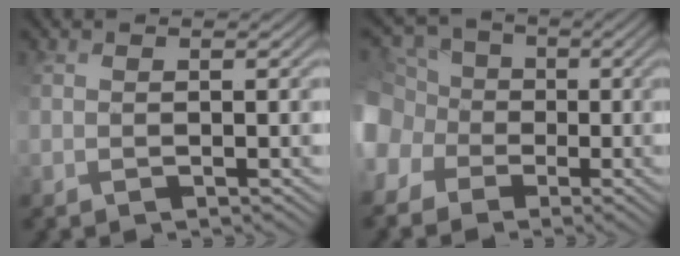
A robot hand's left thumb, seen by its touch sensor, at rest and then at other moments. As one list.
[{"total": 11.3, "force": [-2.9, 9.8, 4.7], "torque": [-0.157, -0.014, -0.081]}]